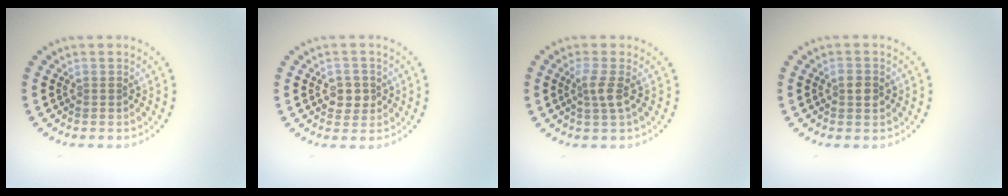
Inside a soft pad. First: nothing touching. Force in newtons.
{"total": 2.1, "press": 2.1, "slide": 0.4}
{"total": 1.9, "press": 1.4, "slide": 1.4}
{"total": 1.9, "press": 1.9, "slide": 0.1}